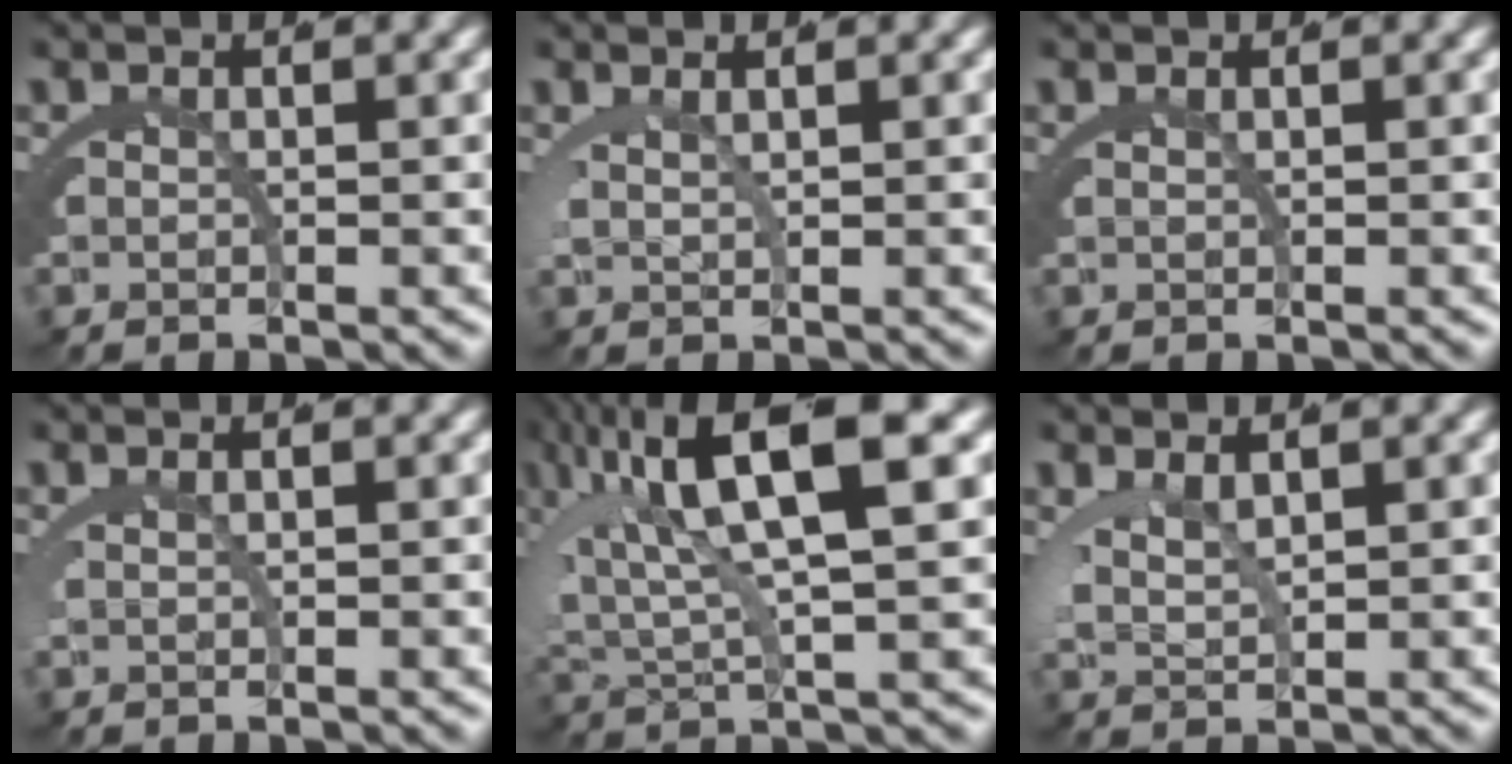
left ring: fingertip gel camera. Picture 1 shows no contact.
{"total": 1.7, "force": [1.2, 0.1, 1.1], "torque": [-0.024, -0.002, 0.029]}
{"total": 0.0}
{"total": 1.0, "force": [0.5, -0.3, 0.8], "torque": [-0.014, 0.002, 0.012]}
{"total": 9.6, "force": [3.0, 4.1, 8.2], "torque": [-0.163, 0.000, 0.056]}
{"total": 2.6, "force": [1.5, 1.1, 1.8], "torque": [-0.044, -0.007, 0.036]}